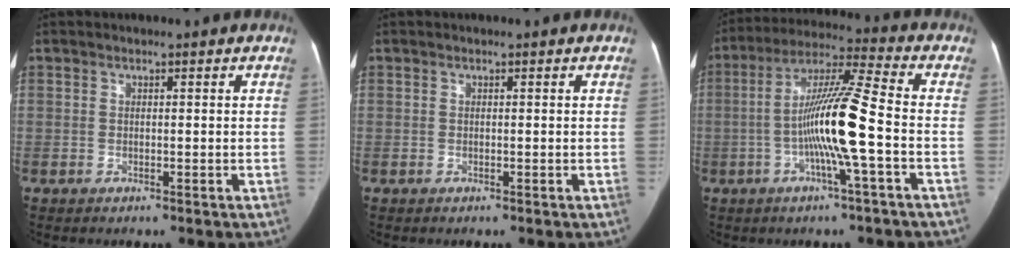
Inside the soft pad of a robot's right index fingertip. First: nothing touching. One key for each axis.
{"total": 0.0}
{"total": 12.4, "fx": -2.7, "fy": -0.6, "fz": 12.1, "tx": -0.228, "ty": 0.008, "tz": -0.057}